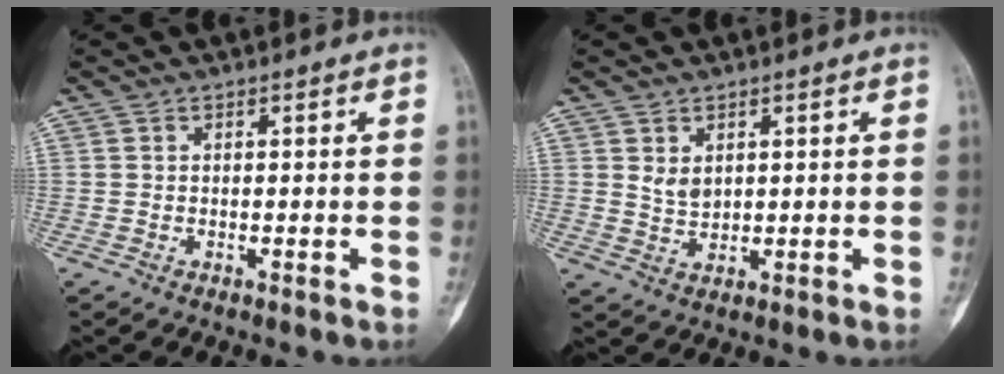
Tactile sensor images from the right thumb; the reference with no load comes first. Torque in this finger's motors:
{"motor_torque": [-0.39, 1.03, -0.14, 0.05, -0.01]}